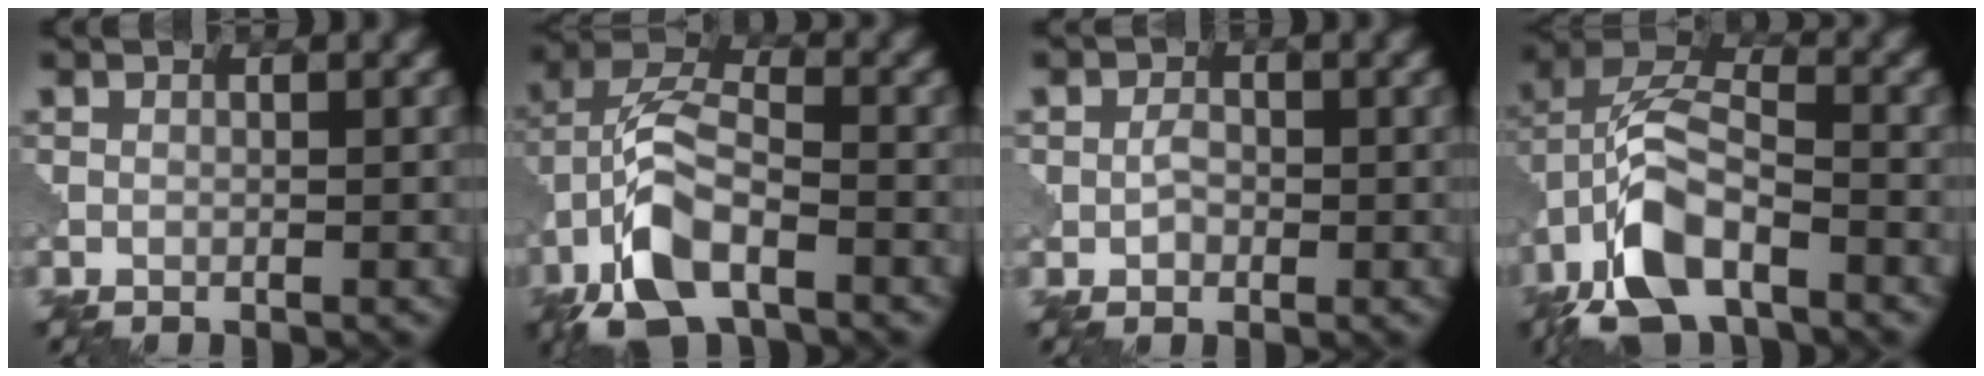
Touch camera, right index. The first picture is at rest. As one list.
[{"total": 7.8, "force": [-3.7, 3.4, 6.0], "torque": [-0.126, 0.010, -0.084]}, {"total": 1.8, "force": [-0.2, 1.5, 0.9], "torque": [-0.012, 0.000, -0.008]}, {"total": 8.8, "force": [-4.4, 4.0, 6.5], "torque": [-0.131, 0.012, -0.093]}]